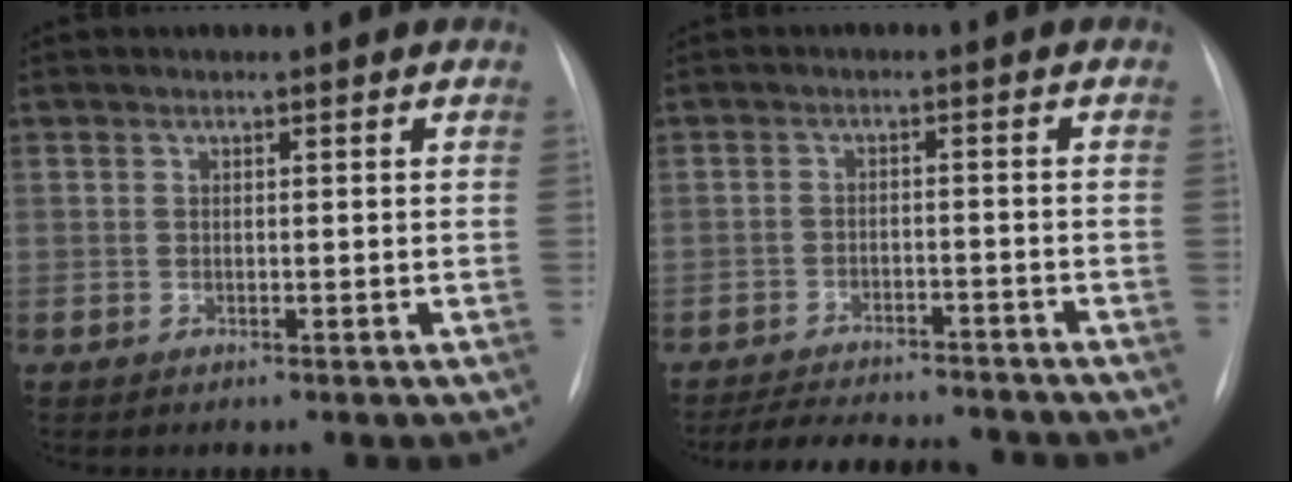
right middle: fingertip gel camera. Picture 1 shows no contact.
{"total": 12.0, "force": [-11.0, 2.6, 3.9], "torque": [-0.066, 0.003, -0.149]}